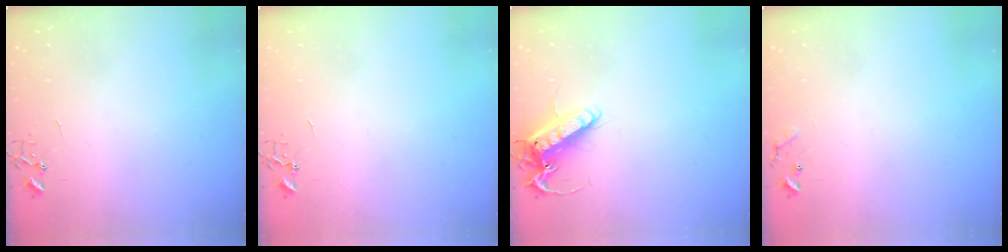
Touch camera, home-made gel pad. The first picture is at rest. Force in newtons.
{"total": 0.0}
{"total": 14.4, "press": 14.2, "slide": 2.2}
{"total": 7.7, "press": 7.7, "slide": 0.5}